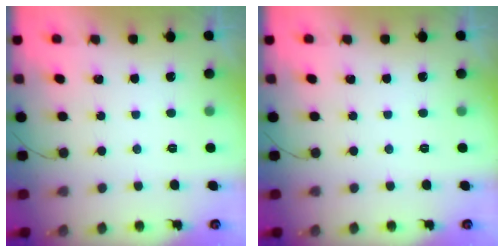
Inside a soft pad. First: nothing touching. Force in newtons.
{"total": 0.0}